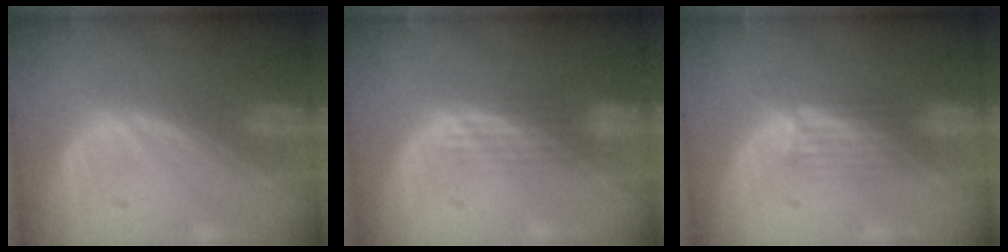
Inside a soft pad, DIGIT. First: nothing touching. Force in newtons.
{"total": 3.0, "press": 2.6, "slide": 1.4}
{"total": 3.1, "press": 2.8, "slide": 1.2}